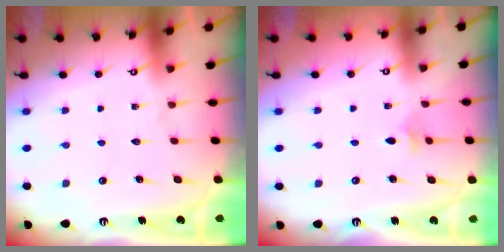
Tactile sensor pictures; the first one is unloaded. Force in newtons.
{"total": 3.2, "press": 3.1, "slide": 0.8}